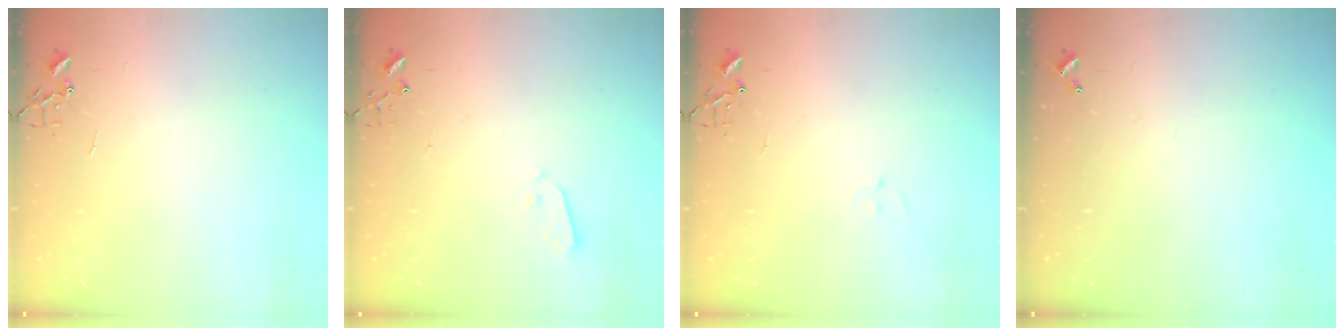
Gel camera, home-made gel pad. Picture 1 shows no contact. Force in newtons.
{"total": 3.0, "press": 3.0, "slide": 0.3}
{"total": 7.0, "press": 7.0, "slide": 0.7}
{"total": 0.0}